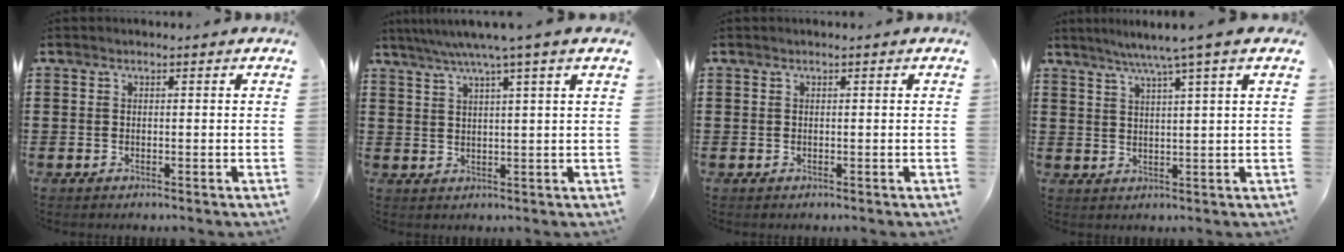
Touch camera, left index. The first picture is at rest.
{"total": 4.8, "force": [3.3, -1.0, 3.3], "torque": [-0.072, -0.007, 0.053]}
{"total": 0.0}
{"total": 5.1, "force": [3.5, -0.9, 3.5], "torque": [-0.076, -0.009, 0.058]}